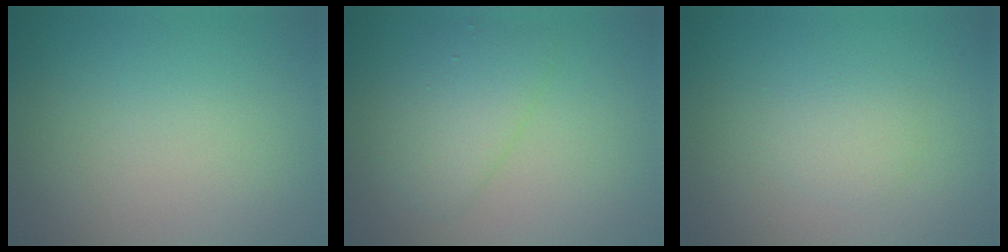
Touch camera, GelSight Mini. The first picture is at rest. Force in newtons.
{"total": 3.1, "press": 3.1, "slide": 0.2}
{"total": 1.5, "press": 1.5, "slide": 0.0}